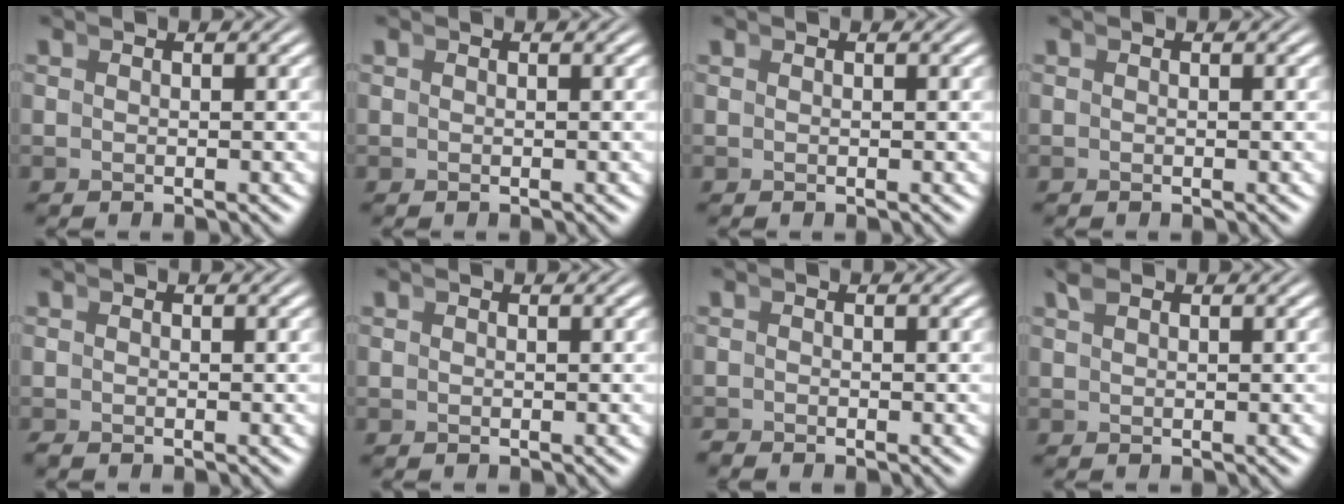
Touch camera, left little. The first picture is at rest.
{"total": 0.0}
{"total": 0.0}
{"total": 0.0}
{"total": 0.6, "force": [-0.6, -0.2, 0.0], "torque": [0.005, -0.007, -0.008]}
{"total": 0.0}
{"total": 1.1, "force": [-0.9, -0.5, -0.1], "torque": [0.013, -0.005, -0.016]}
{"total": 0.9, "force": [0.8, -0.5, 0.2], "torque": [0.000, 0.003, 0.020]}